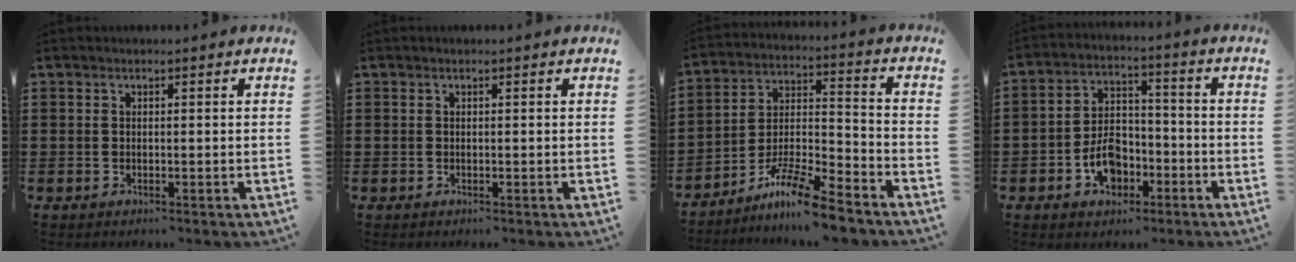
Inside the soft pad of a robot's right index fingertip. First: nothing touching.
{"total": 0.0}
{"total": 10.3, "force": [-8.8, 0.8, 5.3], "torque": [-0.100, 0.016, -0.173]}
{"total": 6.9, "force": [-3.1, 4.8, 3.9], "torque": [-0.070, 0.009, -0.058]}